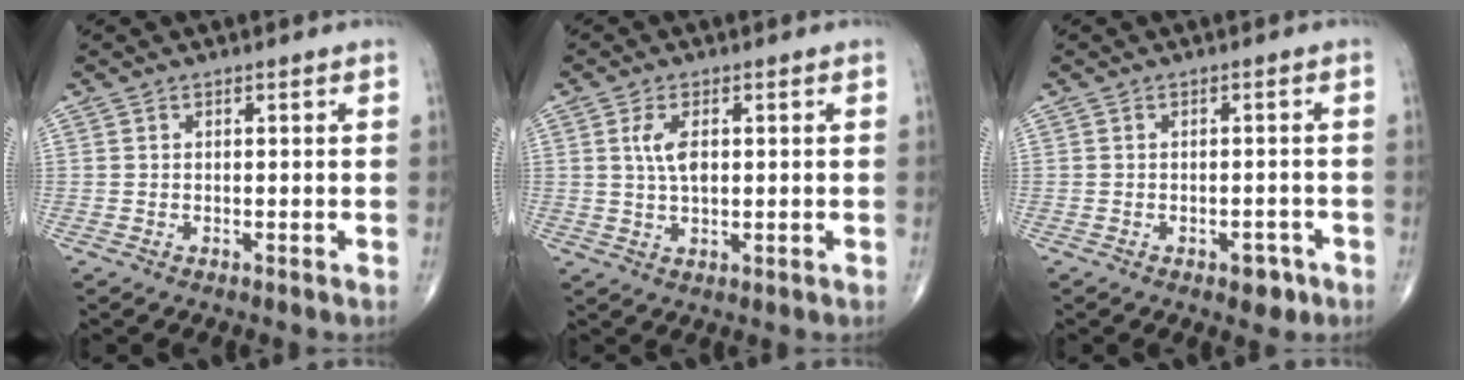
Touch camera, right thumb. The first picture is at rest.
{"total": 4.7, "force": [1.0, 2.3, 4.0], "torque": [-0.079, -0.004, 0.018]}
{"total": 3.2, "force": [-1.8, 1.8, 2.0], "torque": [-0.013, 0.011, -0.019]}